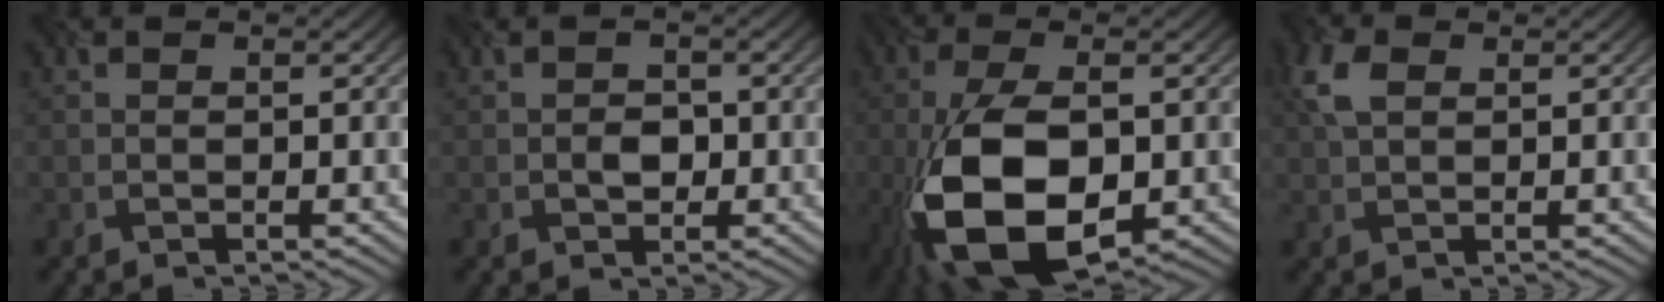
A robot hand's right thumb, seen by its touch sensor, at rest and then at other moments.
{"total": 1.8, "force": [-0.4, 1.4, 1.0], "torque": [-0.024, -0.002, -0.006]}
{"total": 15.1, "force": [-4.2, 7.9, 12.2], "torque": [-0.265, -0.021, -0.074]}
{"total": 2.8, "force": [1.1, 1.7, 1.9], "torque": [-0.057, 0.007, 0.022]}